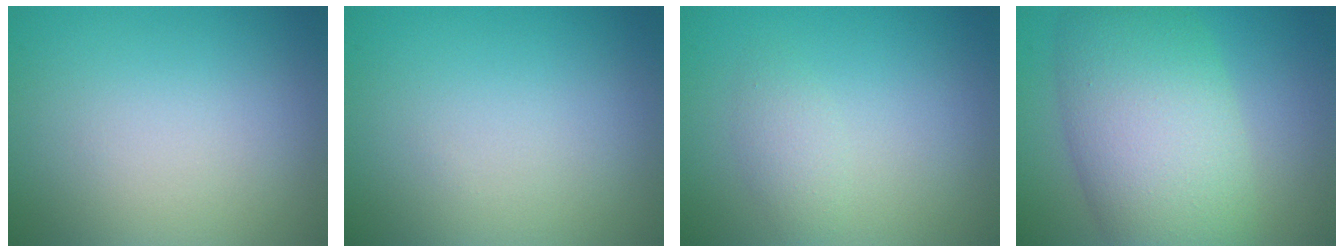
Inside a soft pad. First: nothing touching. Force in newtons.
{"total": 0.0}
{"total": 1.6, "press": 1.6, "slide": 0.1}
{"total": 10.7, "press": 10.7, "slide": 0.5}